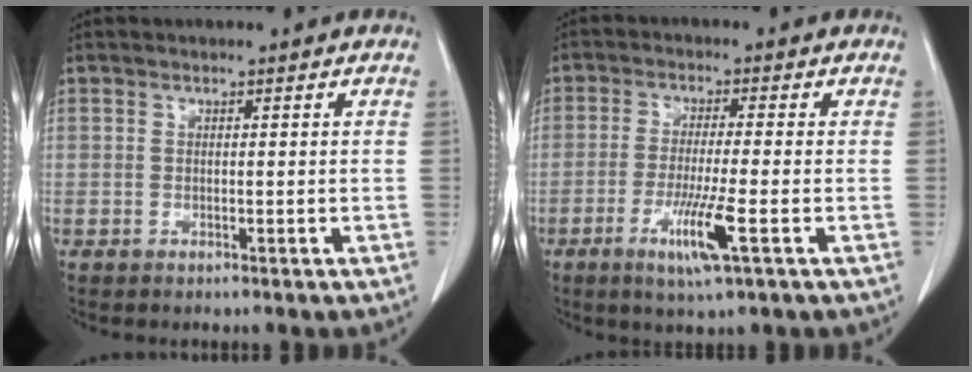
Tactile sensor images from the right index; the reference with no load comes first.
{"total": 7.0, "force": [-2.9, -0.3, 6.4], "torque": [-0.123, -0.020, -0.052]}